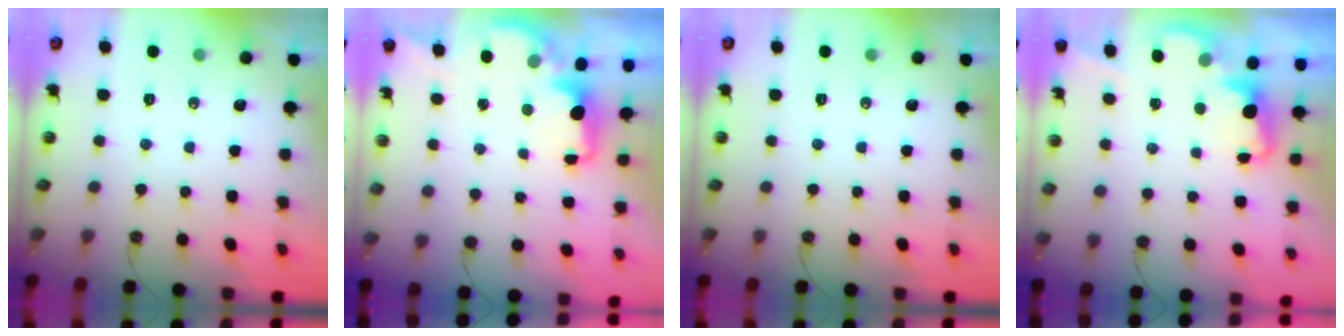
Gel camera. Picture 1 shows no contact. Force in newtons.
{"total": 2.1, "press": 2.0, "slide": 0.8}
{"total": 0.0}
{"total": 2.4, "press": 2.3, "slide": 0.6}